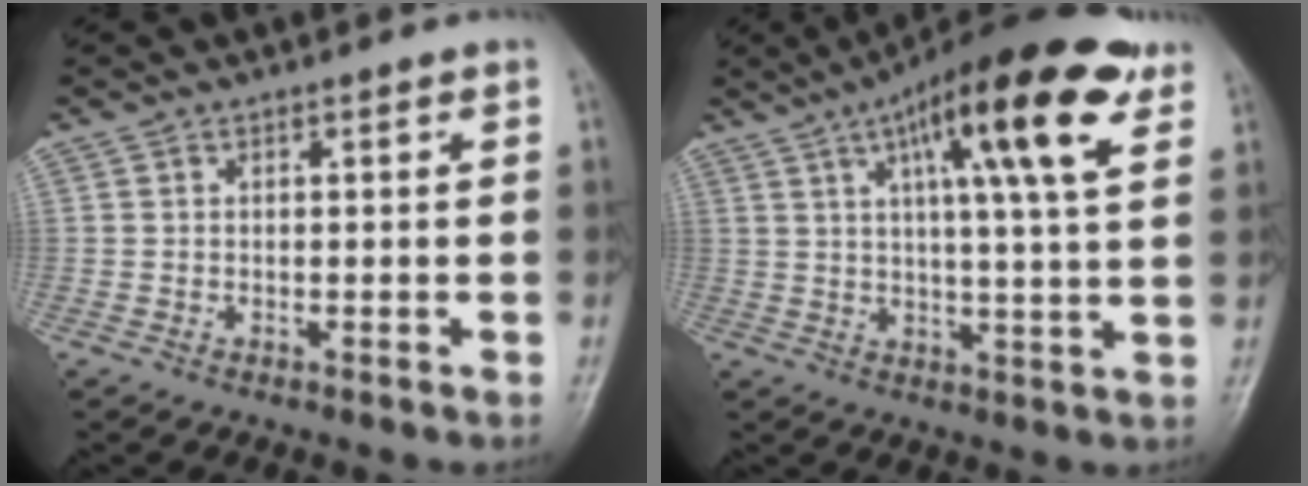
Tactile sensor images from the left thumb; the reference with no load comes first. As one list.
[{"total": 18.2, "force": [8.6, 3.6, 15.6], "torque": [-0.224, -0.011, 0.125]}]